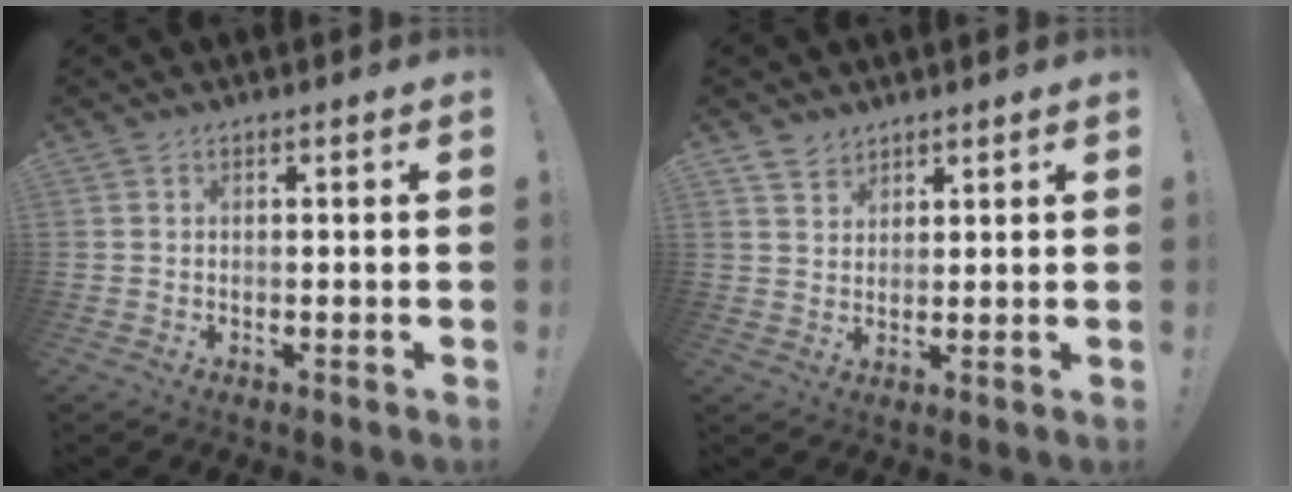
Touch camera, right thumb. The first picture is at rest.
{"total": 3.7, "force": [3.1, 2.0, 0.3], "torque": [-0.010, -0.018, 0.060]}